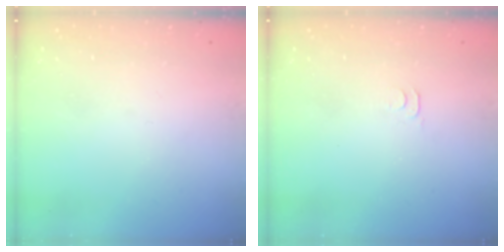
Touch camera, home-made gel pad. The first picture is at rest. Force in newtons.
{"total": 2.8, "press": 2.7, "slide": 0.5}